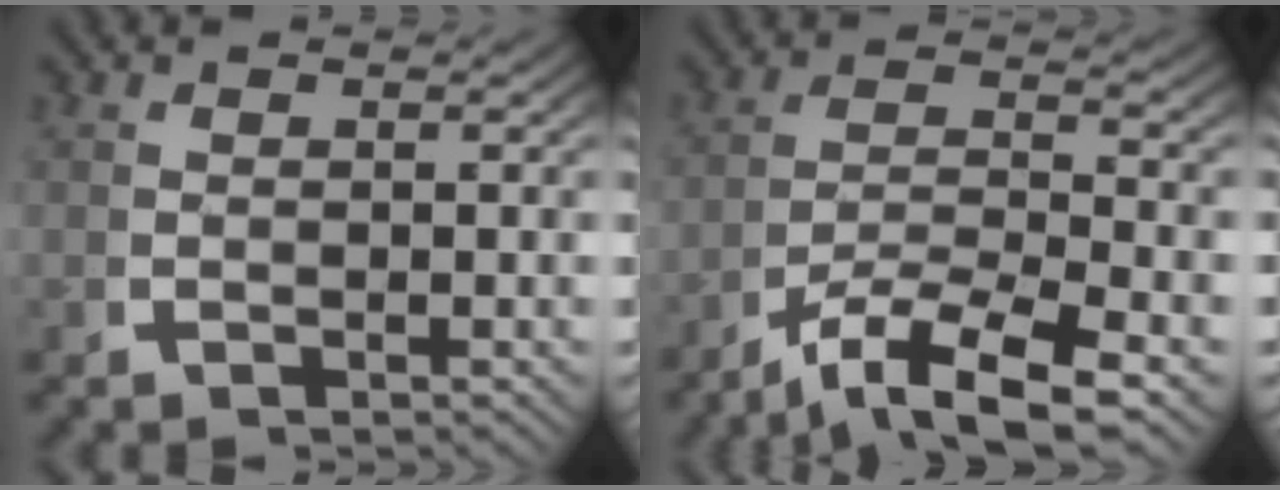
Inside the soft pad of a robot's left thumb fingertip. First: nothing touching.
{"total": 7.3, "force": [-2.1, 4.1, 5.7], "torque": [-0.113, -0.034, -0.022]}